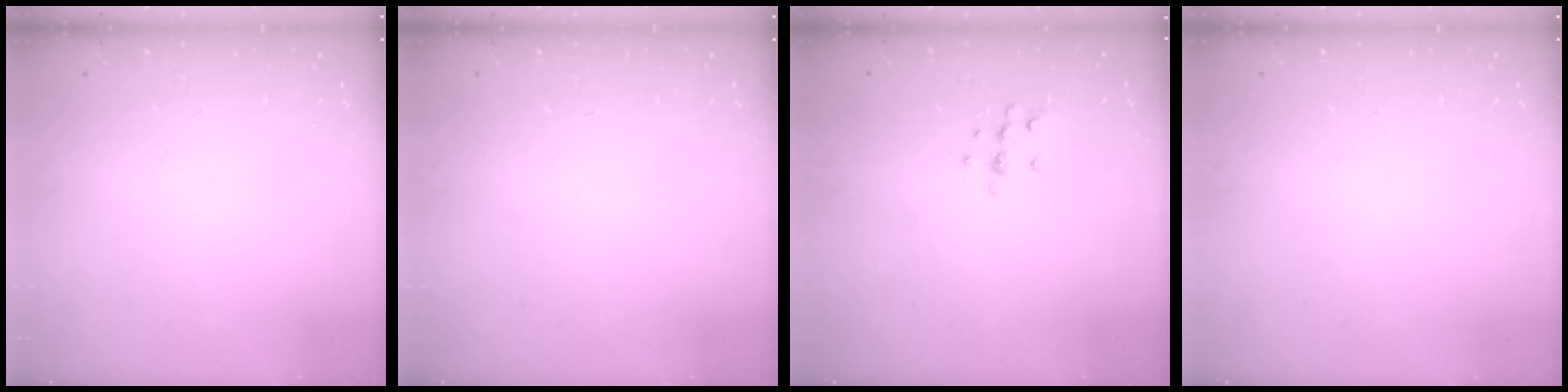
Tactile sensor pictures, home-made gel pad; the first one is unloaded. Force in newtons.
{"total": 0.0}
{"total": 6.5, "press": 6.2, "slide": 2.1}
{"total": 0.0}